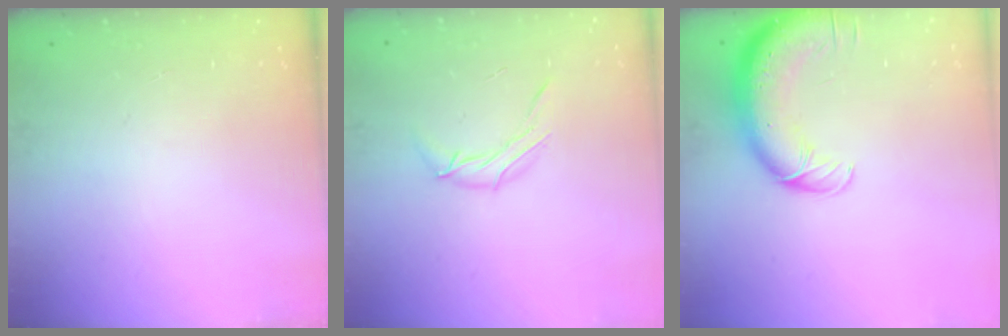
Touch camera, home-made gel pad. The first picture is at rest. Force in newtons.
{"total": 6.6, "press": 6.6, "slide": 0.6}
{"total": 13.5, "press": 13.0, "slide": 3.6}